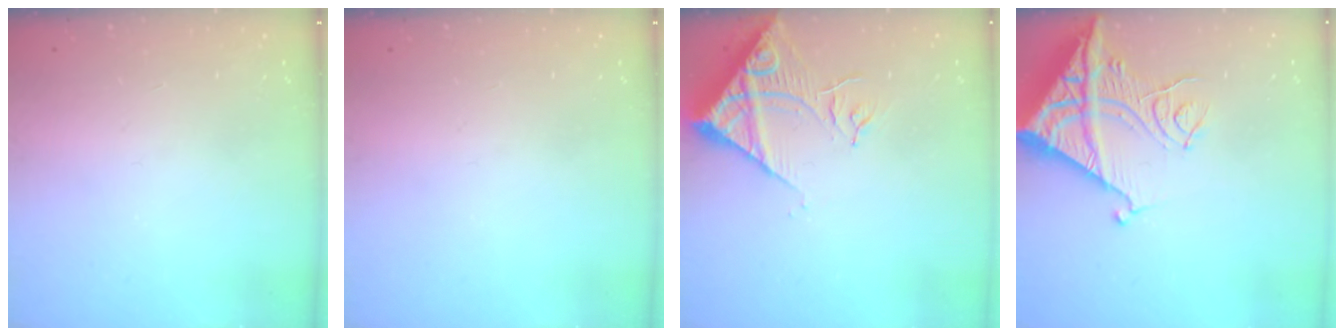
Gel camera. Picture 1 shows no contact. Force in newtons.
{"total": 0.0}
{"total": 11.7, "press": 11.6, "slide": 1.5}
{"total": 16.7, "press": 16.6, "slide": 1.8}